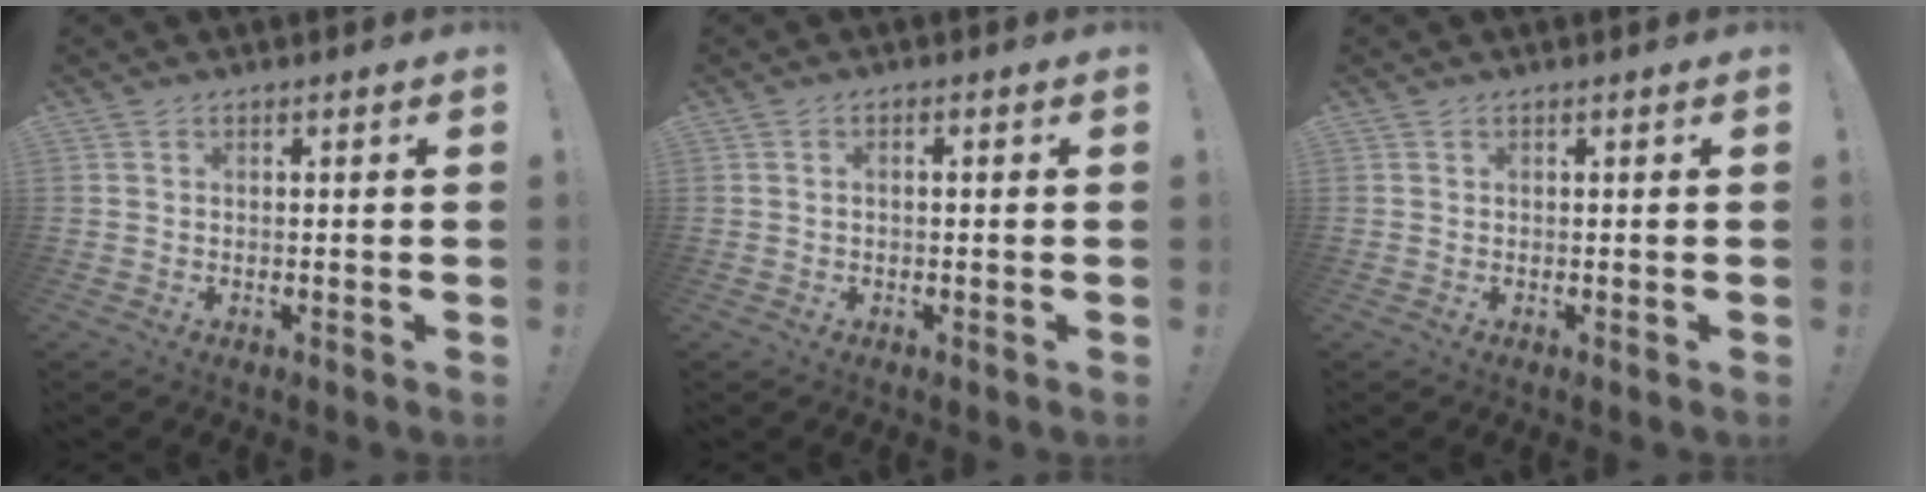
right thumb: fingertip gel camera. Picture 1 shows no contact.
{"total": 1.2, "force": [-0.6, 0.4, 1.0], "torque": [-0.021, 0.005, -0.010]}
{"total": 0.0}